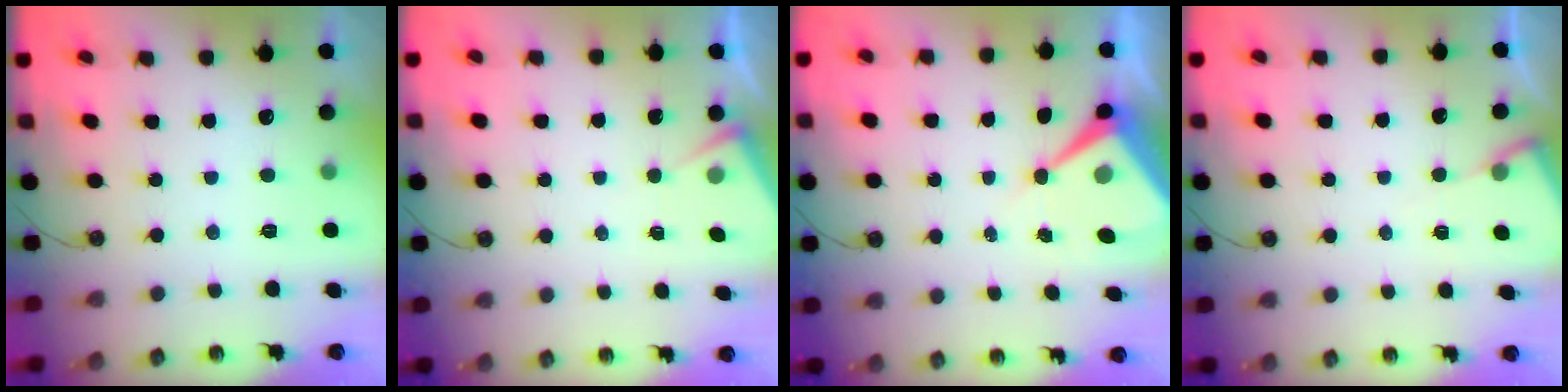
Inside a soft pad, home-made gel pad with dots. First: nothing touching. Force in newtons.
{"total": 3.9, "press": 3.8, "slide": 0.6}
{"total": 8.6, "press": 8.6, "slide": 0.8}
{"total": 4.7, "press": 4.6, "slide": 0.6}